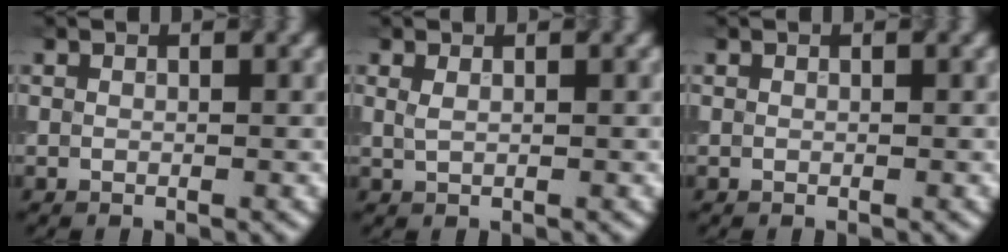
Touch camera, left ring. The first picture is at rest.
{"total": 0.7, "force": [0.5, -0.3, 0.5], "torque": [-0.014, -0.004, 0.017]}
{"total": 0.0}